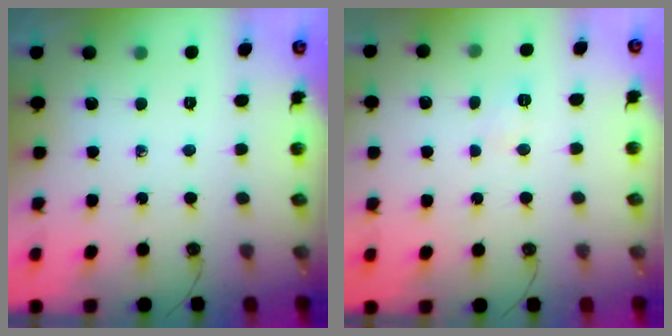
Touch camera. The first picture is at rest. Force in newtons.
{"total": 3.0, "press": 2.9, "slide": 0.7}